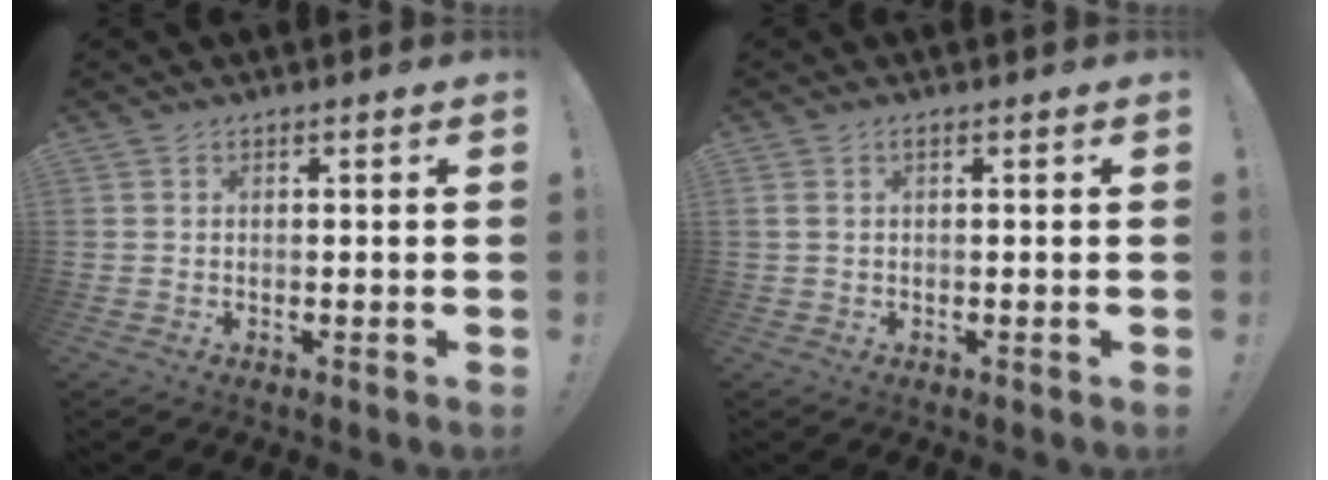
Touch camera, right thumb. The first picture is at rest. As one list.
[{"total": 1.2, "force": [0.2, 0.3, 1.2], "torque": [-0.029, 0.004, 0.004]}]